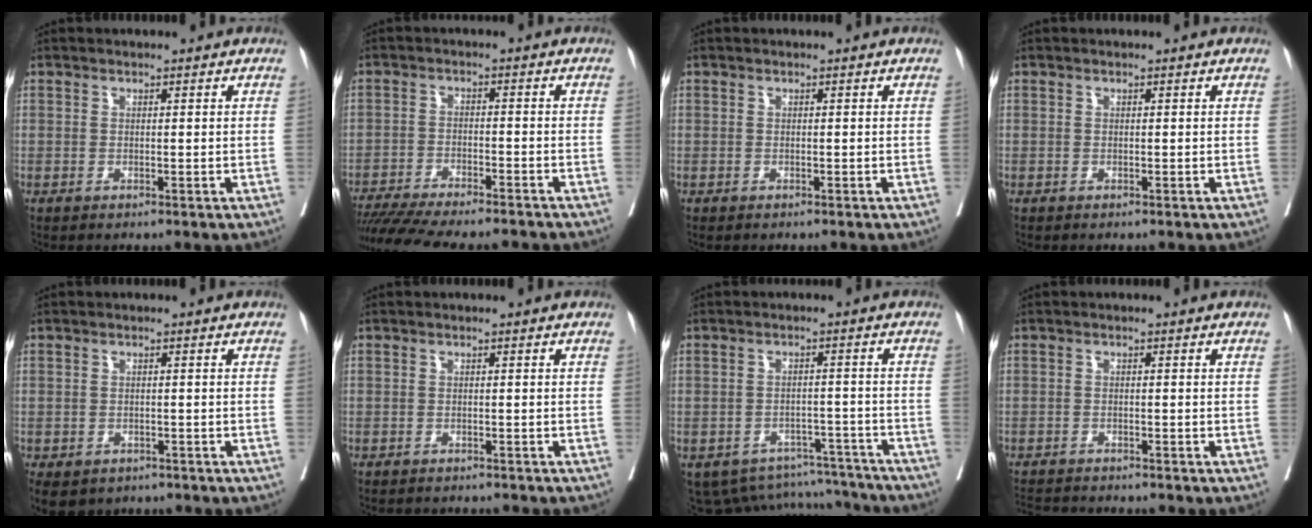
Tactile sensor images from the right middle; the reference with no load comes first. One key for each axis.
{"total": 16.9, "fx": -15.1, "fy": 2.0, "fz": 7.5, "tx": -0.149, "ty": -0.027, "tz": -0.219}
{"total": 0.5, "fx": 0.4, "fy": -0.3, "fz": 0.1, "tx": -0.004, "ty": 0.000, "tz": 0.007}
{"total": 0.0}
{"total": 8.4, "fx": -5.1, "fy": 5.7, "fz": 3.3, "tx": -0.080, "ty": -0.005, "tz": -0.058}
{"total": 4.6, "fx": -4.3, "fy": 0.9, "fz": 1.4, "tx": -0.013, "ty": -0.003, "tz": -0.049}
{"total": 10.1, "fx": -9.2, "fy": 3.9, "fz": 1.3, "tx": -0.017, "ty": 0.034, "tz": -0.113}
{"total": 6.2, "fx": -5.8, "fy": 0.7, "fz": 2.2, "tx": -0.032, "ty": -0.006, "tz": -0.087}